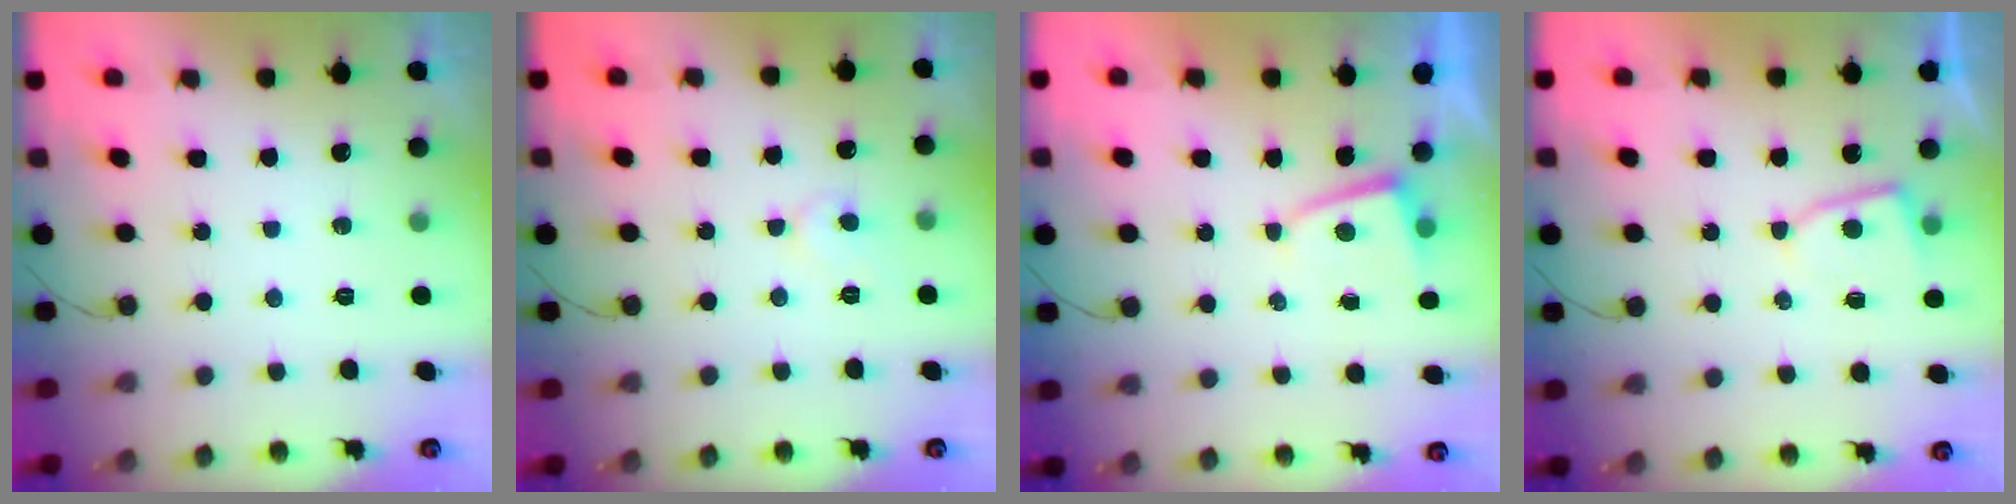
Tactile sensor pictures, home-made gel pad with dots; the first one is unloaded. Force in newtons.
{"total": 5.5, "press": 5.5, "slide": 0.4}
{"total": 1.2, "press": 1.2, "slide": 0.2}
{"total": 4.7, "press": 4.7, "slide": 0.5}